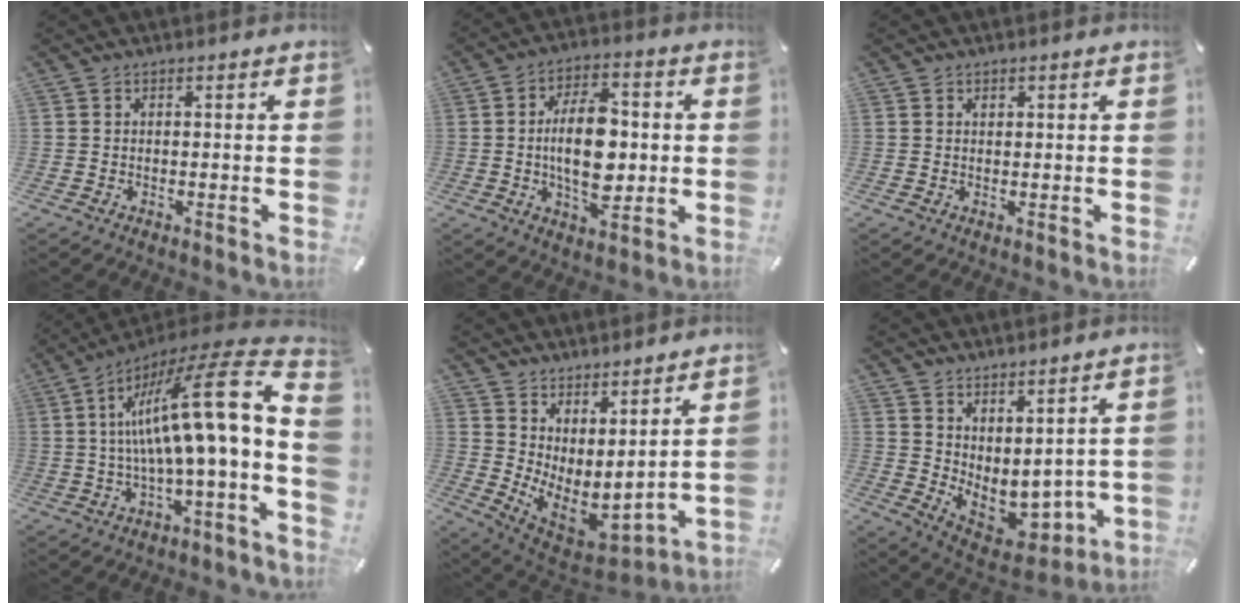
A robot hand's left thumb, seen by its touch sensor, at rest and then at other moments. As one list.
[{"total": 14.2, "force": [-0.2, 8.1, 11.6], "torque": [-0.212, -0.003, -0.009]}, {"total": 0.8, "force": [0.5, 0.6, 0.2], "torque": [0.004, -0.004, 0.008]}, {"total": 21.5, "force": [4.2, 4.8, 20.6], "torque": [-0.354, -0.037, 0.064]}, {"total": 4.9, "force": [1.8, 3.3, 3.1], "torque": [-0.044, -0.060, 0.045]}, {"total": 6.3, "force": [2.7, 4.9, 2.7], "torque": [-0.038, -0.061, 0.065]}]